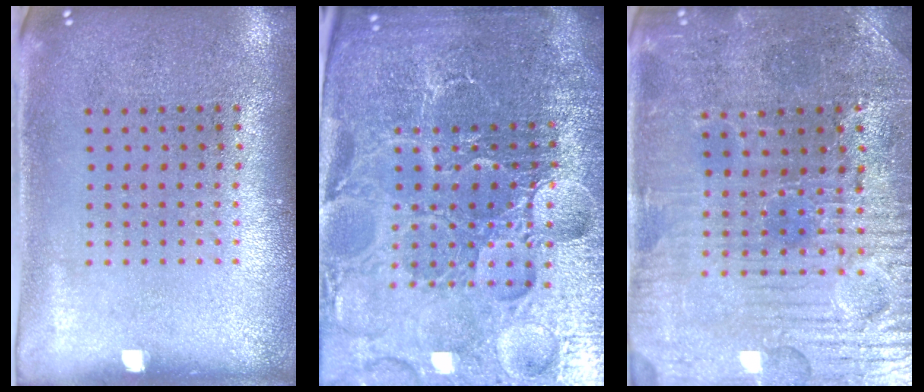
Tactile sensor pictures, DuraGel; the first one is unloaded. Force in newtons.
{"total": 6.5, "press": 5.8, "slide": 3.0}
{"total": 3.7, "press": 3.7, "slide": 0.5}